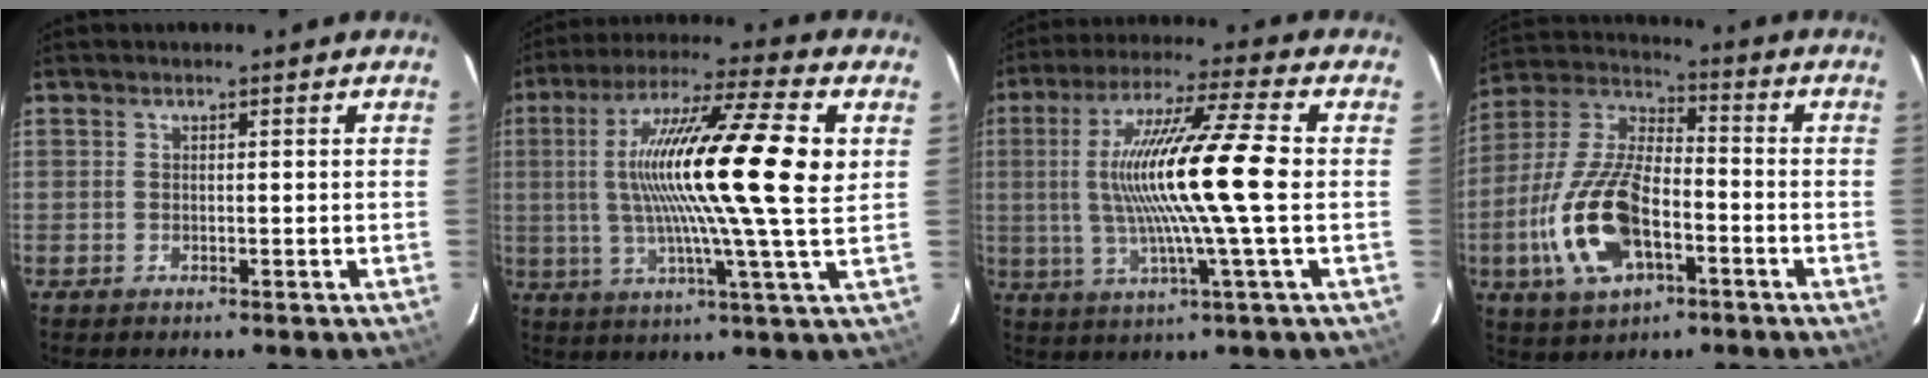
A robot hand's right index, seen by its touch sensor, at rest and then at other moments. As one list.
[{"total": 21.1, "force": [3.7, 0.9, 20.7], "torque": [-0.364, 0.015, 0.050]}, {"total": 17.0, "force": [0.3, -0.1, 17.0], "torque": [-0.313, 0.002, 0.007]}, {"total": 17.7, "force": [-5.9, 8.5, 14.3], "torque": [-0.316, -0.004, -0.107]}]